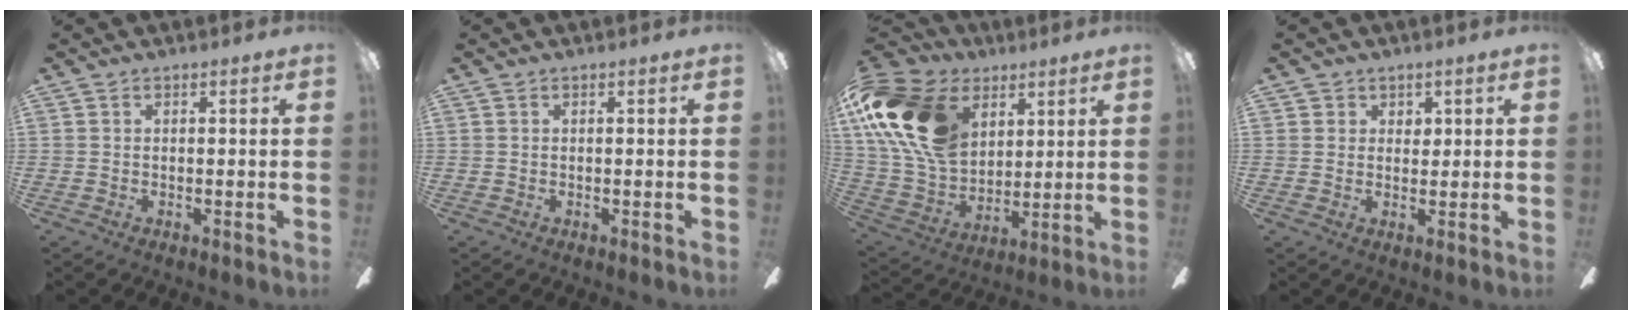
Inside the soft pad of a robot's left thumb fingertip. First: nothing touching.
{"total": 0.0}
{"total": 22.3, "force": [9.3, 15.2, 13.5], "torque": [-0.301, -0.027, 0.168]}
{"total": 2.7, "force": [1.8, 2.0, 0.2], "torque": [0.006, -0.005, 0.030]}